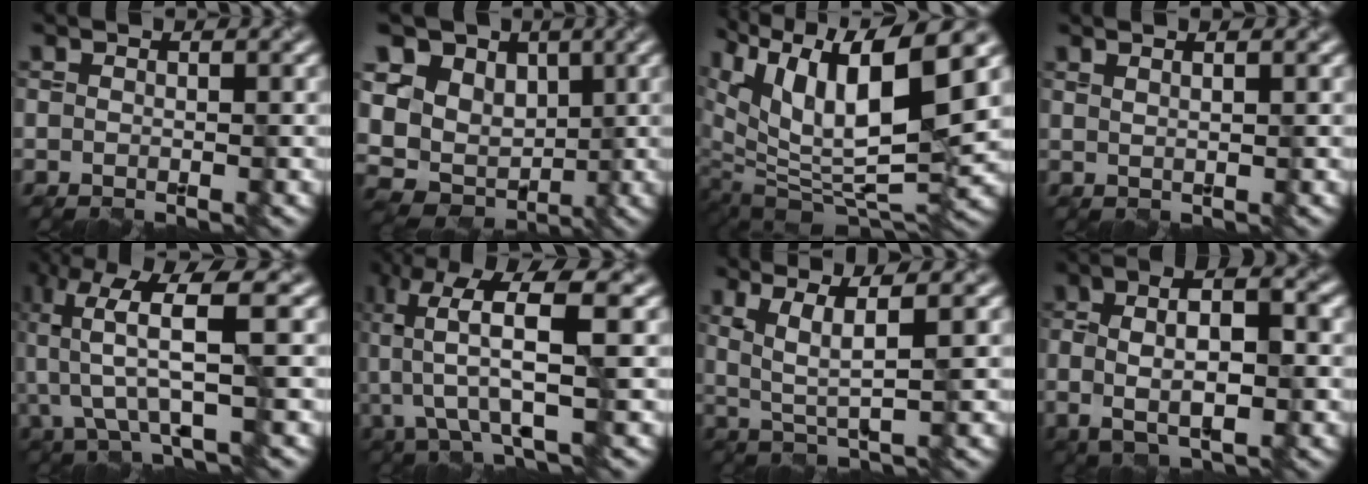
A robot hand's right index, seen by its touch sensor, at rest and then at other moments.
{"total": 11.6, "force": [3.0, 9.7, 5.6], "torque": [-0.115, 0.023, 0.030]}
{"total": 12.4, "force": [5.5, 5.1, 9.8], "torque": [-0.184, 0.000, 0.113]}
{"total": 2.3, "force": [1.4, 1.0, 1.4], "torque": [-0.008, 0.017, -0.002]}
{"total": 6.4, "force": [0.2, 1.2, 6.3], "torque": [-0.142, 0.007, 0.007]}
{"total": 7.1, "force": [0.2, 1.6, 6.9], "torque": [-0.151, 0.009, 0.006]}
{"total": 4.0, "force": [1.3, 0.5, 3.7], "torque": [-0.079, -0.002, 0.039]}
{"total": 6.2, "force": [-0.2, 2.3, 5.7], "torque": [-0.091, 0.008, -0.004]}